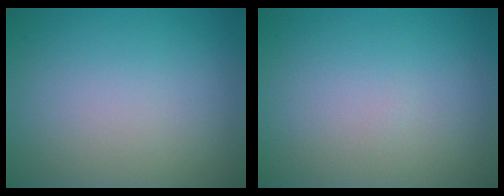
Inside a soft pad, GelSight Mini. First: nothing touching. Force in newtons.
{"total": 0.0}